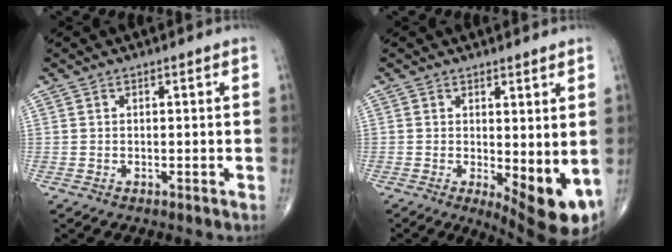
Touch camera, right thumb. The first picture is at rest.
{"total": 9.6, "force": [-1.0, 3.6, 8.9], "torque": [-0.112, -0.024, -0.003]}